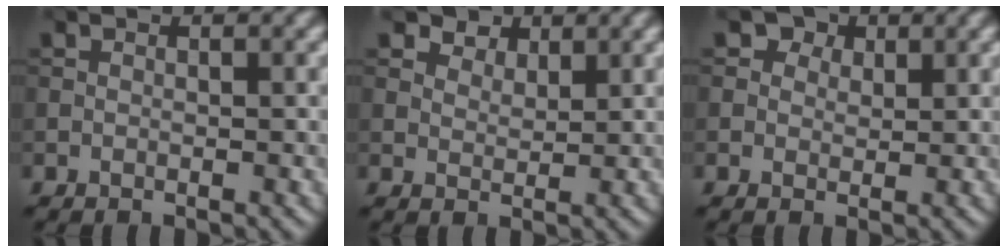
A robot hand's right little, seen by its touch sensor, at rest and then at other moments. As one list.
[{"total": 3.5, "force": [2.8, 1.8, 1.1], "torque": [-0.031, -0.017, 0.059]}, {"total": 2.6, "force": [1.6, 1.9, 1.0], "torque": [-0.019, -0.009, 0.019]}]